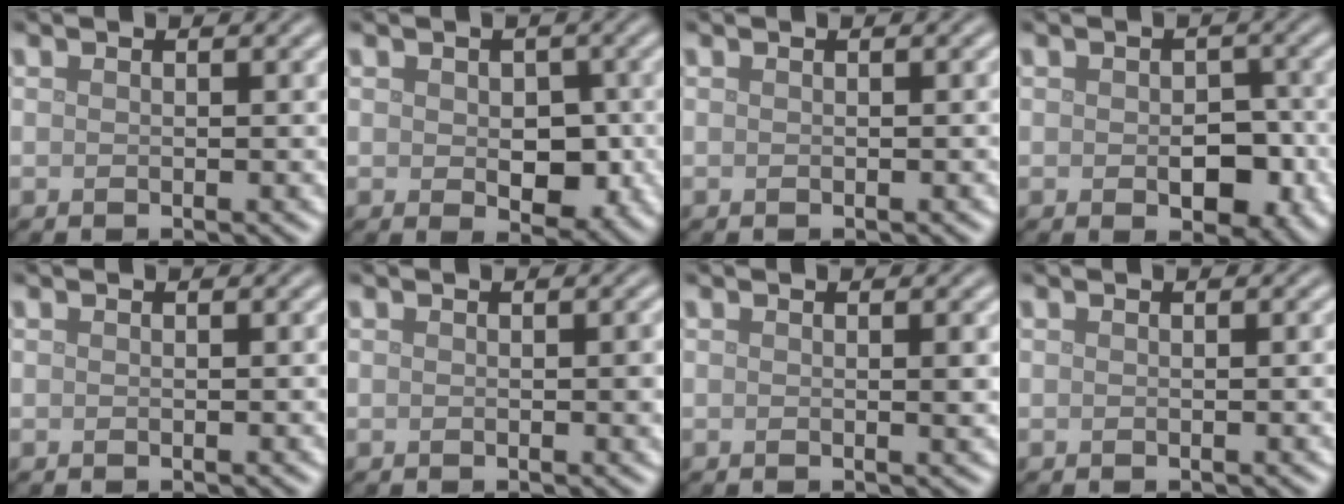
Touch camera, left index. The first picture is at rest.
{"total": 4.2, "force": [-0.4, 2.7, 3.2], "torque": [-0.041, -0.010, -0.003]}
{"total": 0.0}
{"total": 4.4, "force": [-0.8, 2.6, 3.4], "torque": [-0.042, -0.010, -0.009]}
{"total": 0.0}
{"total": 0.7, "force": [-0.1, 0.1, 0.7], "torque": [-0.008, 0.000, 0.001]}
{"total": 0.9, "force": [0.0, 0.1, 0.9], "torque": [-0.010, 0.000, -0.001]}
{"total": 0.8, "force": [-0.1, 0.2, 0.8], "torque": [-0.007, 0.002, -0.001]}